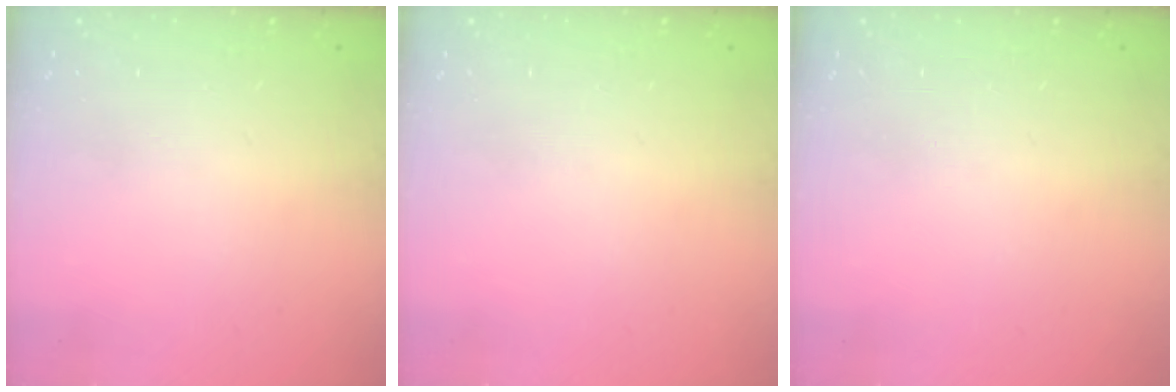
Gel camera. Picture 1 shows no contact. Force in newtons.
{"total": 0.0}
{"total": 0.0}